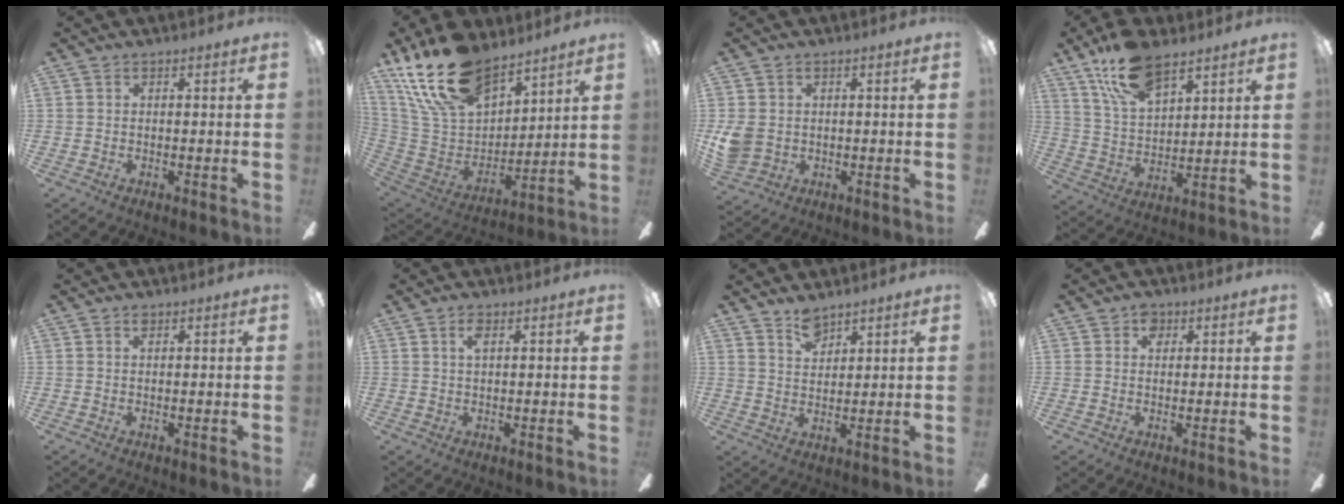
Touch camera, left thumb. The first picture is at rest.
{"total": 21.2, "force": [15.8, 9.7, 10.3], "torque": [-0.232, -0.089, 0.292]}
{"total": 5.7, "force": [0.5, 4.9, 2.8], "torque": [-0.067, 0.006, 0.012]}
{"total": 15.2, "force": [10.2, 7.1, 8.8], "torque": [-0.159, -0.038, 0.186]}
{"total": 1.0, "force": [0.6, 0.5, 0.6], "torque": [-0.014, 0.001, 0.012]}
{"total": 2.4, "force": [1.3, 1.0, 1.8], "torque": [-0.033, 0.002, 0.020]}
{"total": 5.1, "force": [4.3, 2.4, 1.5], "torque": [-0.025, -0.018, 0.079]}
{"total": 3.1, "force": [1.4, 2.2, 1.6], "torque": [-0.010, -0.005, 0.021]}